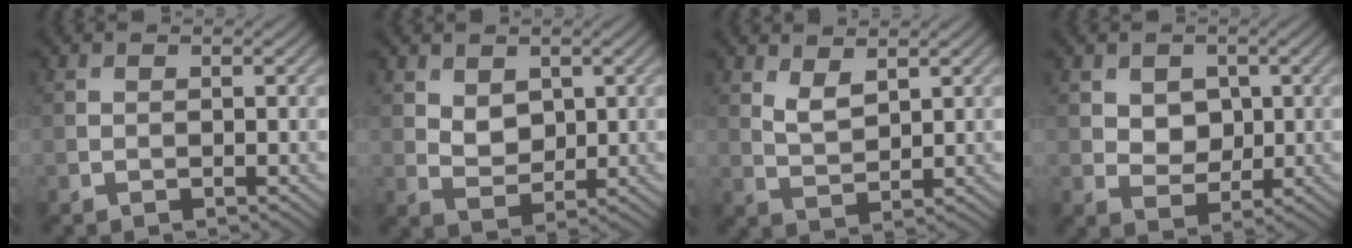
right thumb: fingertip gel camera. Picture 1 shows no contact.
{"total": 3.3, "force": [1.4, 2.3, 2.0], "torque": [-0.048, -0.005, 0.027]}
{"total": 2.9, "force": [1.9, 1.2, 1.9], "torque": [-0.046, -0.008, 0.043]}
{"total": 3.6, "force": [1.1, 2.9, 1.9], "torque": [-0.047, -0.008, 0.012]}